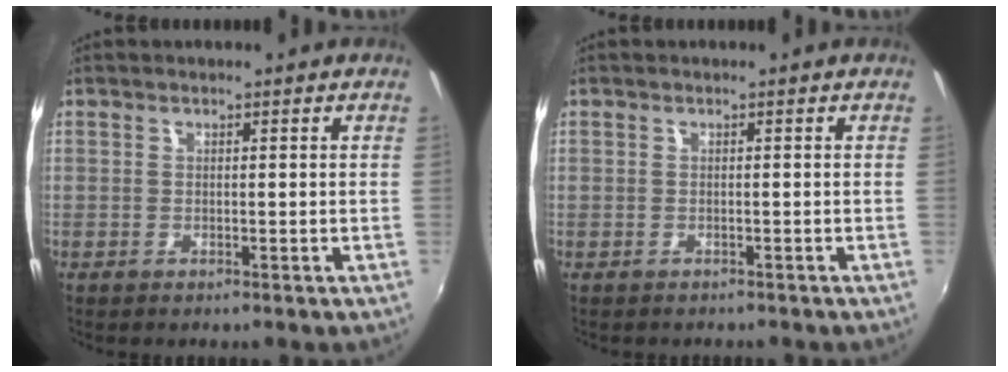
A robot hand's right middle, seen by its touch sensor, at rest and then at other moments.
{"total": 1.2, "force": [-0.8, 0.9, -0.1], "torque": [-0.005, 0.000, -0.011]}